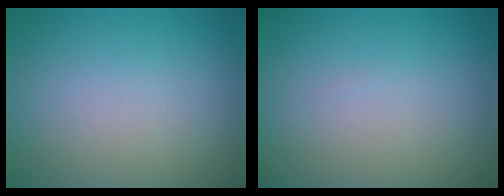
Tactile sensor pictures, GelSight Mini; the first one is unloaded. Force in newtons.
{"total": 0.0}